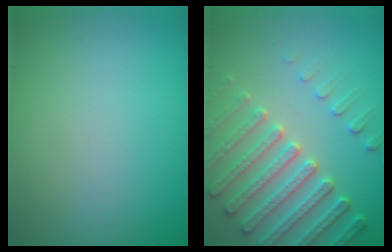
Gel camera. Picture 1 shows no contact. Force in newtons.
{"total": 5.3, "press": 4.7, "slide": 2.4}